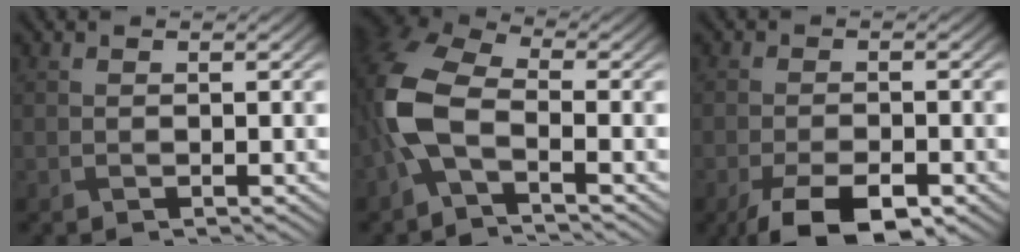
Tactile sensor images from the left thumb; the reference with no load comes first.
{"total": 8.8, "force": [-2.0, 4.4, 7.3], "torque": [-0.188, 0.007, -0.063]}
{"total": 7.0, "force": [-4.4, 2.5, 4.7], "torque": [-0.081, -0.008, -0.074]}